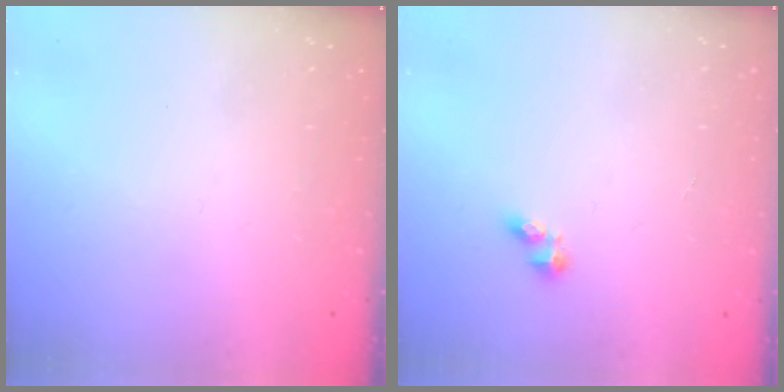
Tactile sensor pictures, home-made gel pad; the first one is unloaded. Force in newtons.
{"total": 2.4, "press": 2.4, "slide": 0.3}